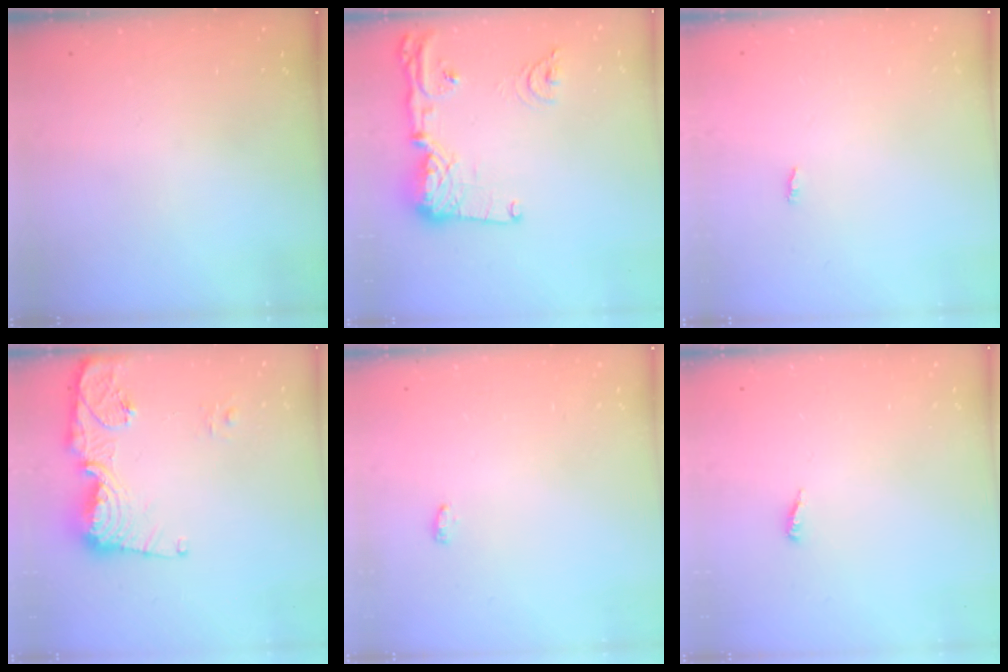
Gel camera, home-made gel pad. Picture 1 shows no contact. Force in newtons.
{"total": 16.7, "press": 16.6, "slide": 1.9}
{"total": 1.8, "press": 1.8, "slide": 0.2}
{"total": 14.0, "press": 13.9, "slide": 1.5}
{"total": 6.5, "press": 3.1, "slide": 5.7}
{"total": 3.9, "press": 3.9, "slide": 0.3}